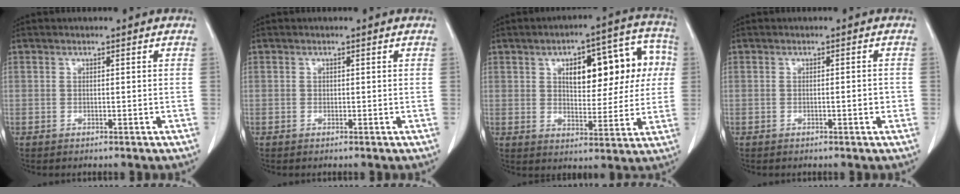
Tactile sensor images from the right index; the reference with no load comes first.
{"total": 0.0}
{"total": 14.6, "force": [3.5, 6.2, 12.7], "torque": [-0.159, 0.045, 0.052]}
{"total": 1.5, "force": [-0.4, 0.2, 1.4], "torque": [-0.018, 0.001, -0.006]}